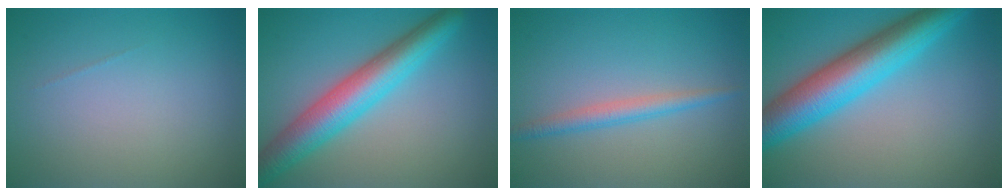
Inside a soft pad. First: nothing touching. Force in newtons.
{"total": 6.8, "press": 6.8, "slide": 0.3}
{"total": 2.1, "press": 2.1, "slide": 0.0}
{"total": 8.5, "press": 8.5, "slide": 0.3}